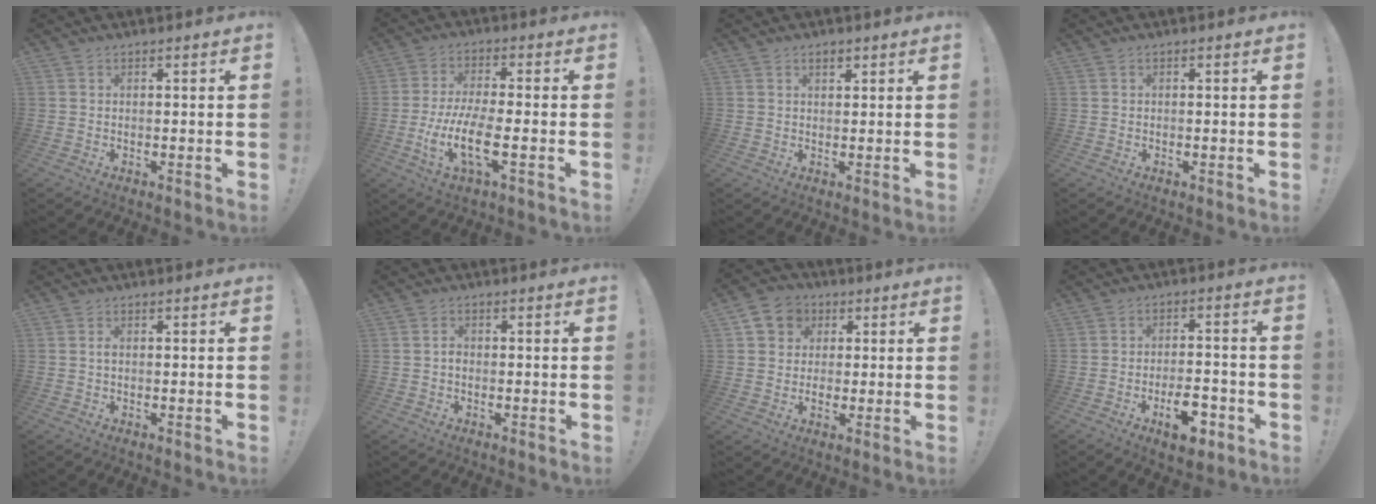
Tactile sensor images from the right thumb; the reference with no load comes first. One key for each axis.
{"total": 13.0, "fx": -3.5, "fy": 3.8, "fz": 11.9, "tx": -0.240, "ty": -0.007, "tz": -0.061}
{"total": 2.0, "fx": 1.3, "fy": 1.0, "fz": 1.1, "tx": -0.015, "ty": -0.004, "tz": 0.023}
{"total": 0.0}
{"total": 0.7, "fx": -0.2, "fy": 0.3, "fz": 0.6, "tx": -0.012, "ty": 0.002, "tz": -0.004}
{"total": 1.5, "fx": -0.6, "fy": 1.0, "fz": 0.9, "tx": -0.019, "ty": 0.006, "tz": -0.011}
{"total": 9.0, "fx": 2.3, "fy": 8.1, "fz": 3.2, "tx": -0.044, "ty": 0.003, "tz": 0.050}
{"total": 9.8, "fx": -5.1, "fy": 4.4, "fz": 7.1, "tx": -0.094, "ty": 0.026, "tz": -0.086}